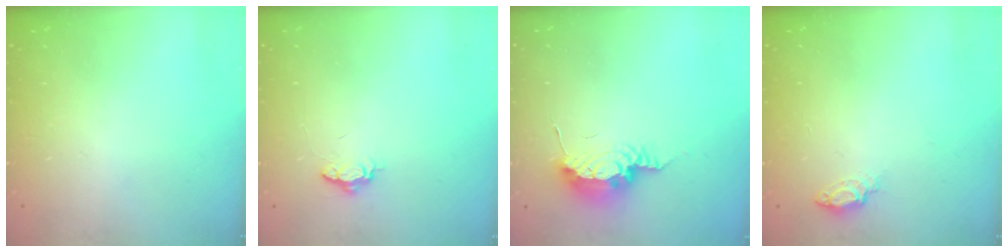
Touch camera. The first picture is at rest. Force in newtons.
{"total": 3.7, "press": 3.7, "slide": 0.5}
{"total": 14.0, "press": 10.6, "slide": 9.1}
{"total": 5.7, "press": 5.5, "slide": 1.4}